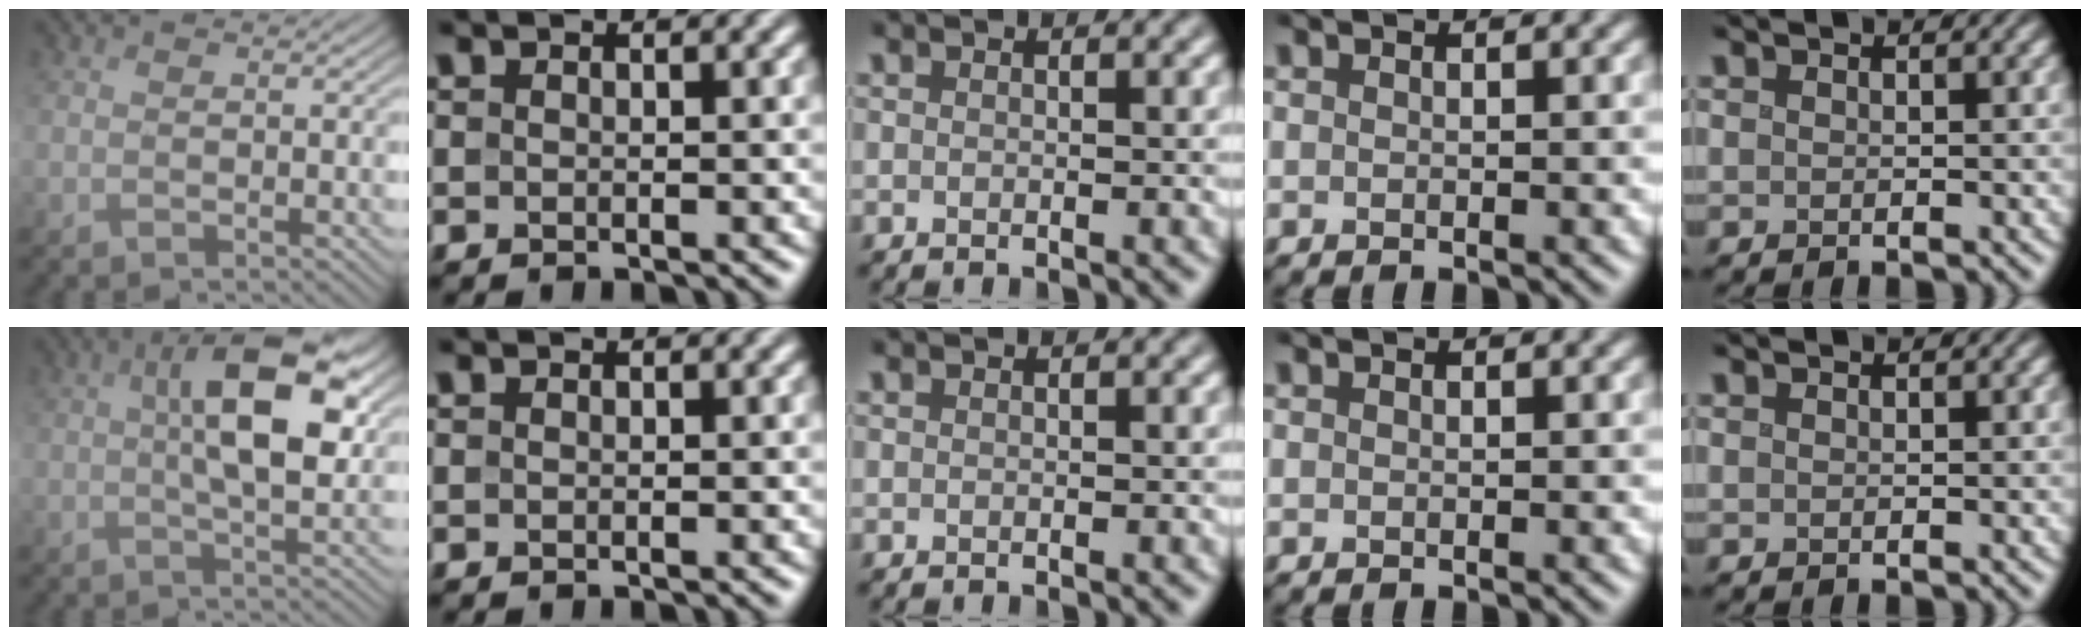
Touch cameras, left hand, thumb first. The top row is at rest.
{"thumb": {"total": 9.2, "force": [1.4, 3.6, 8.3], "torque": [-0.141, 0.010, 0.013]}}